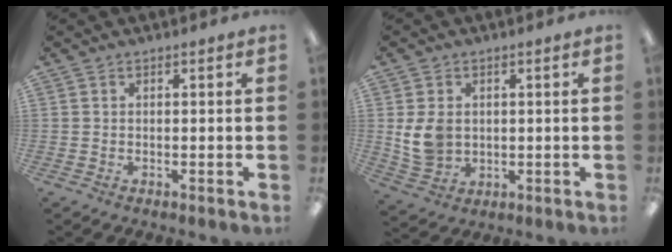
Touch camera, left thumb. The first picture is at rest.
{"total": 7.6, "force": [1.2, 6.2, 4.3], "torque": [-0.089, 0.004, 0.024]}